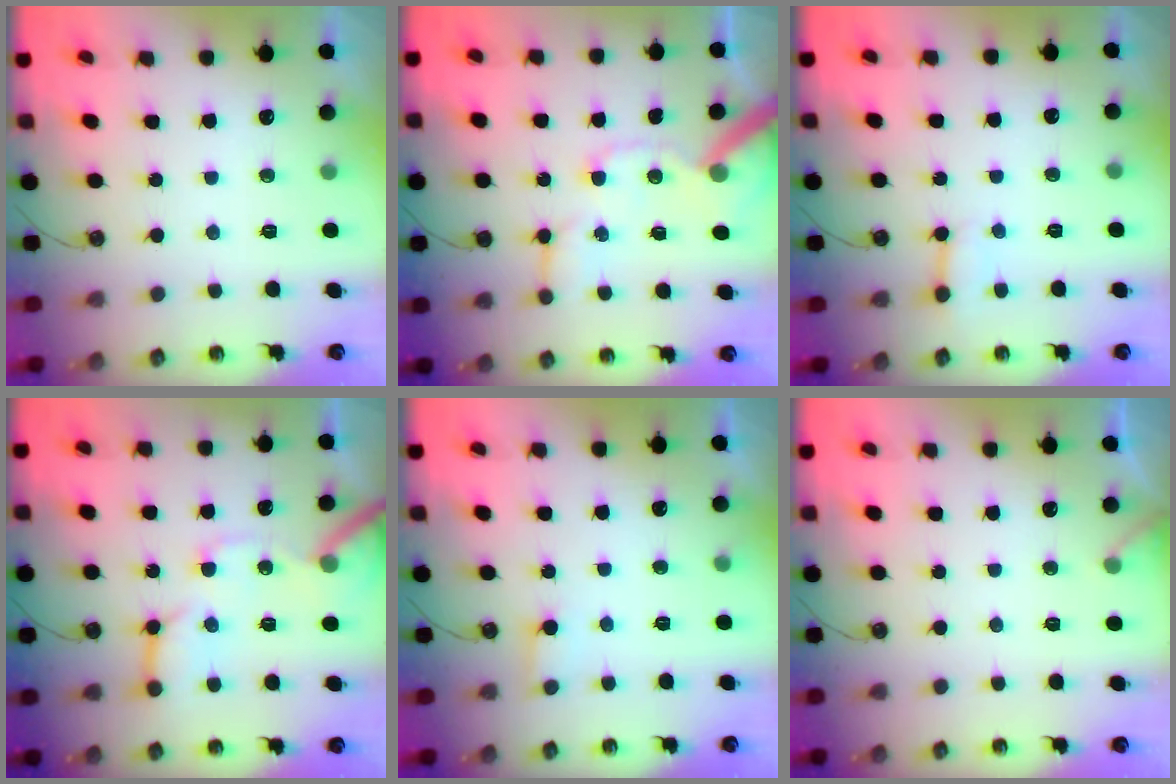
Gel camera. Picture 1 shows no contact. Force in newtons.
{"total": 13.9, "press": 13.8, "slide": 2.0}
{"total": 4.1, "press": 4.0, "slide": 0.4}
{"total": 15.1, "press": 15.0, "slide": 1.7}
{"total": 5.1, "press": 5.1, "slide": 0.4}
{"total": 3.6, "press": 3.6, "slide": 0.4}